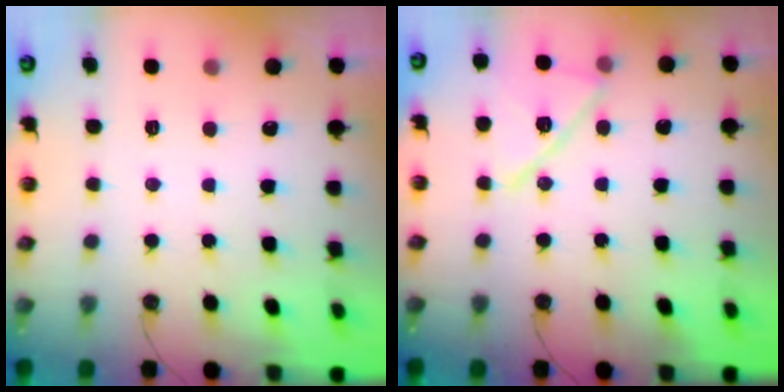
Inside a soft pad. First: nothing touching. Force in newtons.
{"total": 15.1, "press": 14.9, "slide": 2.7}